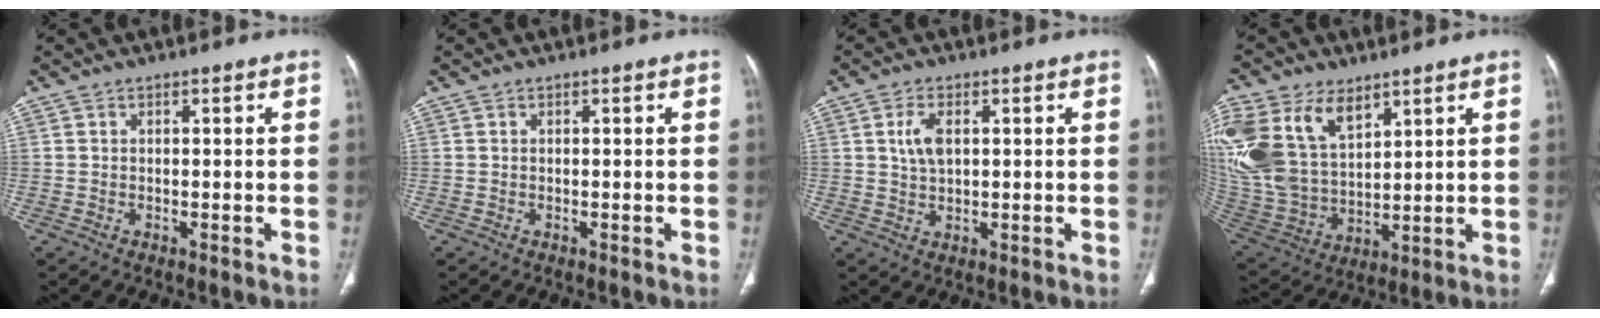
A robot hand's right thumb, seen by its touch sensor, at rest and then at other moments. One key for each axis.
{"total": 0.0}
{"total": 4.5, "fx": 1.1, "fy": 2.5, "fz": 3.6, "tx": -0.071, "ty": -0.002, "tz": 0.023}
{"total": 22.9, "fx": 10.7, "fy": 14.2, "fz": 14.4, "tx": -0.327, "ty": -0.004, "tz": 0.223}